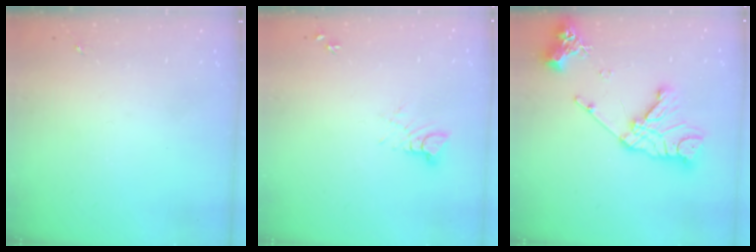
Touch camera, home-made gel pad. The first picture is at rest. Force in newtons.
{"total": 3.5, "press": 3.5, "slide": 0.2}
{"total": 17.2, "press": 17.1, "slide": 1.8}